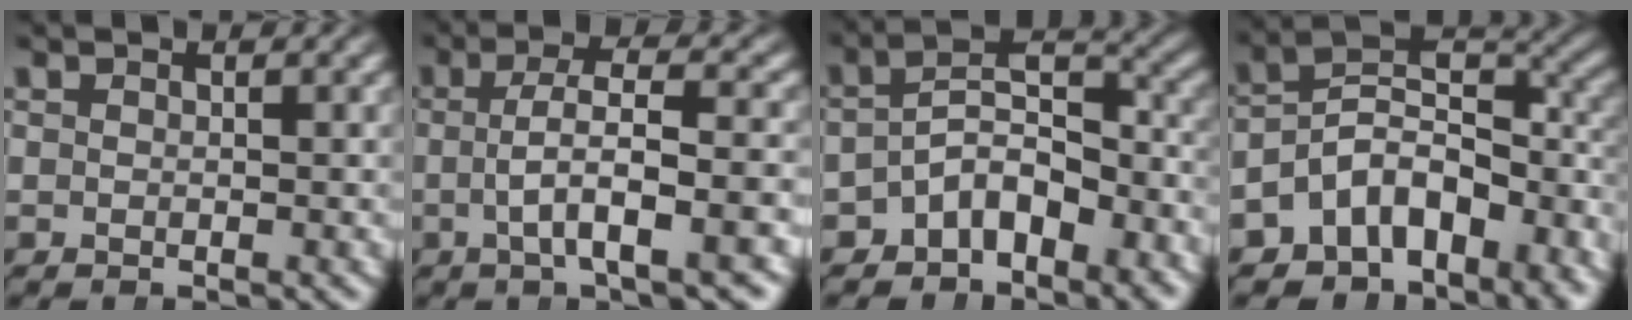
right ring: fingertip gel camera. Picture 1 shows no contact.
{"total": 5.1, "force": [-0.9, 0.9, 4.9], "torque": [-0.081, 0.003, -0.011]}
{"total": 5.6, "force": [-2.4, 3.8, 3.3], "torque": [-0.056, -0.020, -0.034]}
{"total": 13.4, "force": [-5.3, 9.3, 8.0], "torque": [-0.133, -0.035, -0.076]}